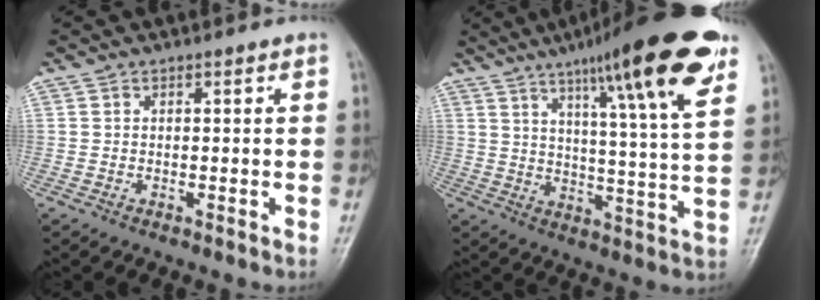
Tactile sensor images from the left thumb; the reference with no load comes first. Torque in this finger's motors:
{"motor_torque": [0.97, 0.12, 1.57, -1.21, 0.34]}